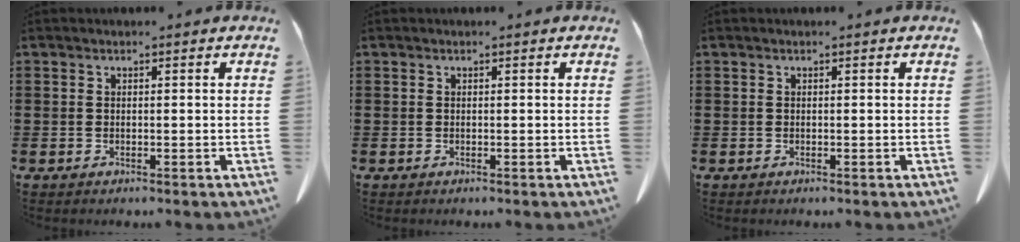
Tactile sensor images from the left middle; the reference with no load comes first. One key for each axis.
{"total": 0.0}
{"total": 0.0}